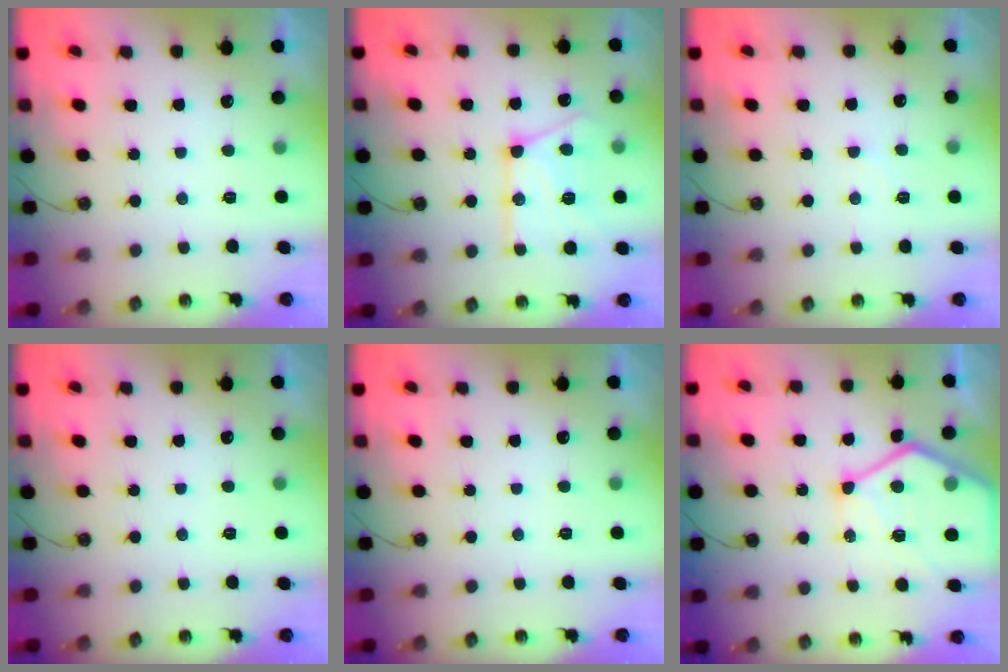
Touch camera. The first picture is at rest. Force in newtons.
{"total": 17.0, "press": 17.0, "slide": 1.1}
{"total": 6.0, "press": 5.9, "slide": 0.9}
{"total": 0.0}
{"total": 0.0}
{"total": 17.8, "press": 17.8, "slide": 1.6}